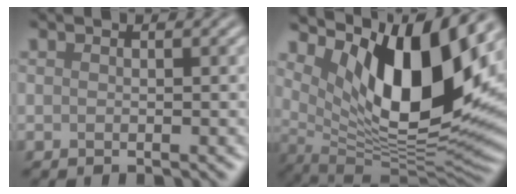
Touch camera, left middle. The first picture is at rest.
{"total": 13.4, "force": [5.0, 5.2, 11.3], "torque": [-0.178, -0.018, 0.099]}